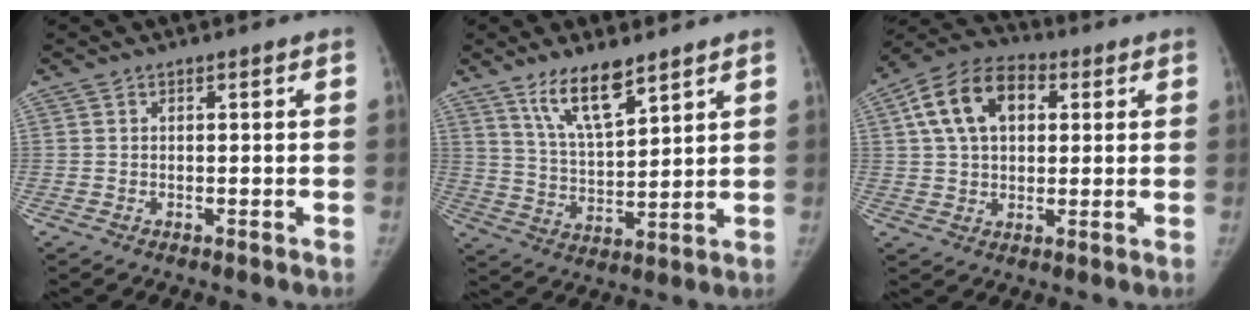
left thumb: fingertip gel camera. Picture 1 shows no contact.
{"total": 10.3, "force": [7.1, 3.0, 6.7], "torque": [-0.109, -0.051, 0.139]}
{"total": 14.2, "force": [4.0, 9.4, 9.8], "torque": [-0.158, 0.015, 0.062]}